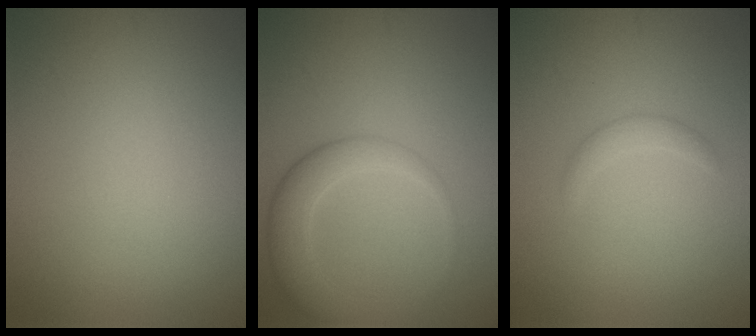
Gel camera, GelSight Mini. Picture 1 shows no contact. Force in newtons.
{"total": 4.2, "press": 4.2, "slide": 0.3}
{"total": 1.2, "press": 1.2, "slide": 0.1}